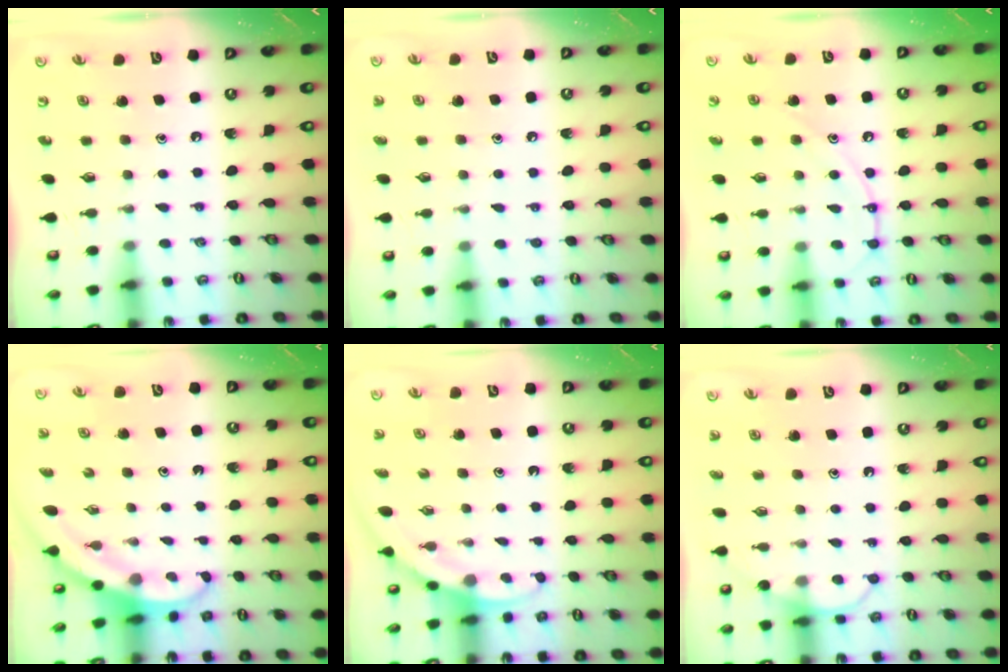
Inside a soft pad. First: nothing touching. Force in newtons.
{"total": 2.4, "press": 2.4, "slide": 0.2}
{"total": 10.1, "press": 10.1, "slide": 0.9}
{"total": 3.3, "press": 3.3, "slide": 0.1}
{"total": 4.6, "press": 4.5, "slide": 0.3}
{"total": 6.6, "press": 6.6, "slide": 0.6}